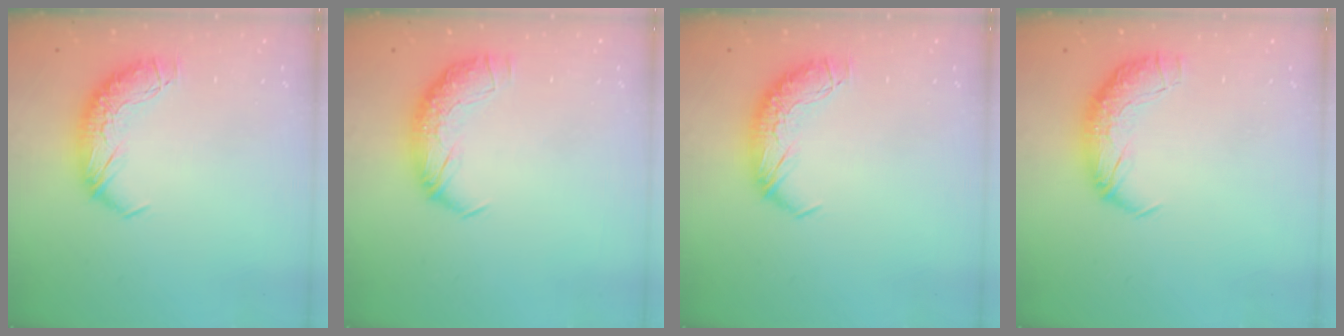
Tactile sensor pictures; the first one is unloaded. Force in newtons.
{"total": 1.7, "press": 0.6, "slide": 1.6}
{"total": 0.0}
{"total": 2.4, "press": 1.2, "slide": 2.1}